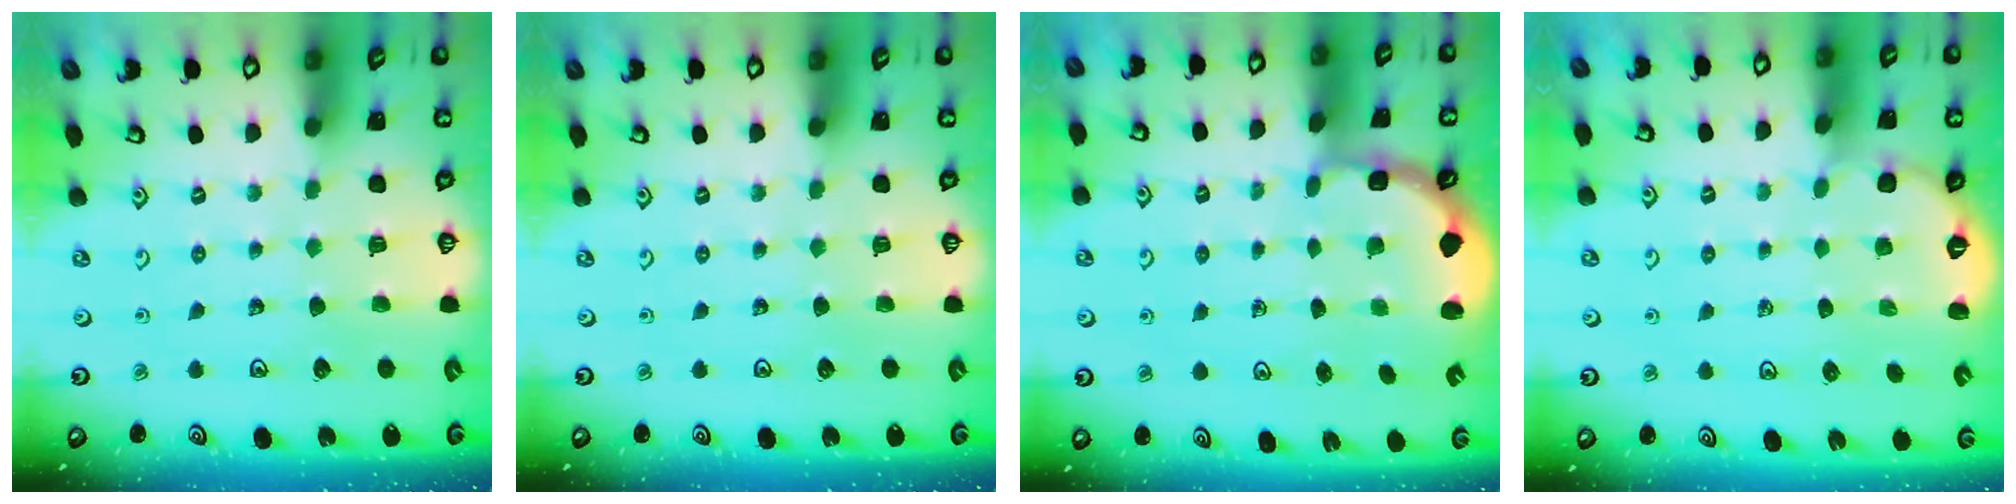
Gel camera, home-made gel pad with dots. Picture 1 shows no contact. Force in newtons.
{"total": 0.0}
{"total": 2.7, "press": 2.0, "slide": 1.8}
{"total": 2.9, "press": 2.8, "slide": 0.9}